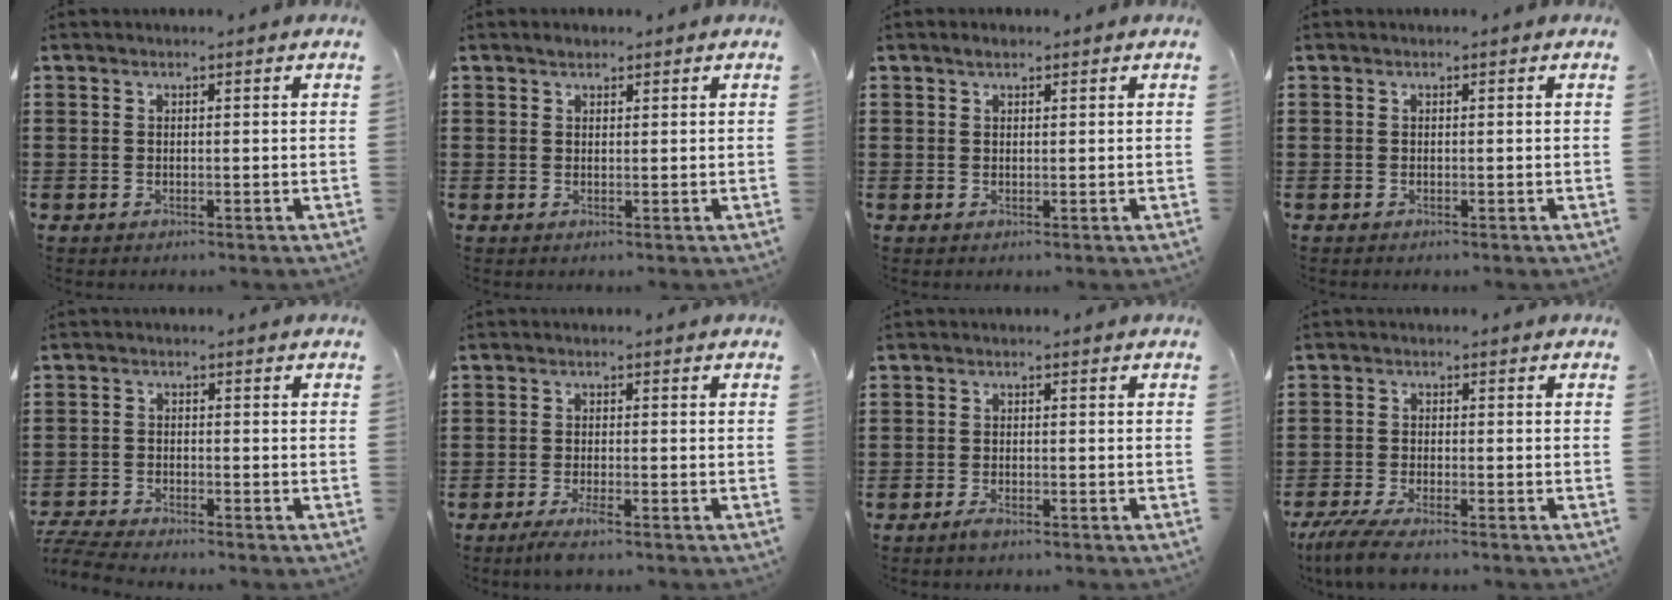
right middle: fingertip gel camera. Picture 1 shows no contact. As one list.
[{"total": 1.0, "force": [0.8, 0.5, 0.1], "torque": [-0.004, 0.002, 0.016]}, {"total": 1.0, "force": [0.7, 0.5, 0.4], "torque": [-0.010, 0.005, 0.012]}, {"total": 0.0}, {"total": 4.0, "force": [-3.9, 0.3, 0.8], "torque": [-0.035, -0.009, -0.087]}, {"total": 2.5, "force": [-1.6, 0.1, 1.9], "torque": [-0.047, -0.008, -0.032]}, {"total": 1.5, "force": [-1.0, 0.4, 1.0], "torque": [-0.028, -0.007, -0.021]}, {"total": 4.4, "force": [-3.8, 0.4, 2.1], "torque": [-0.056, -0.012, -0.078]}]